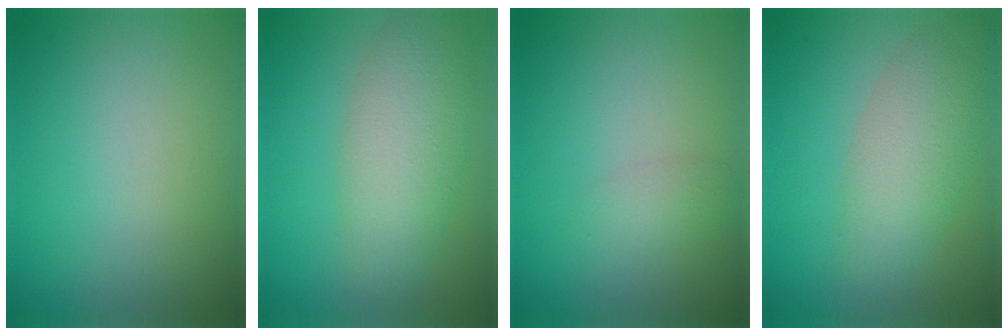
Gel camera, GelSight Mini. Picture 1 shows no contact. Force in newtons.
{"total": 5.7, "press": 5.7, "slide": 0.1}
{"total": 1.2, "press": 1.2, "slide": 0.1}
{"total": 4.7, "press": 4.7, "slide": 0.3}